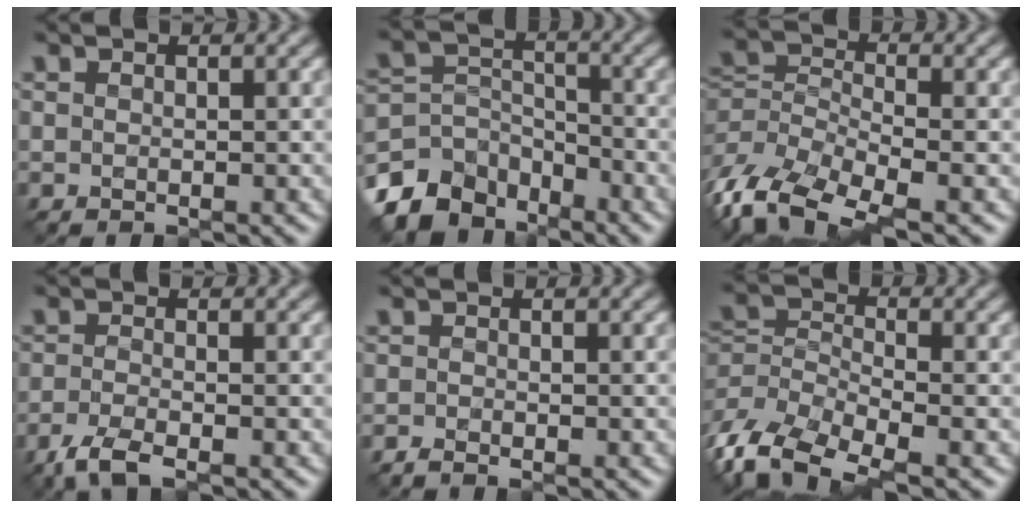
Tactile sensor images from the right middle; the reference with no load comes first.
{"total": 7.4, "force": [-5.4, 4.4, 2.4], "torque": [-0.045, -0.008, -0.112]}
{"total": 7.7, "force": [-4.6, 3.2, 5.3], "torque": [-0.111, -0.007, -0.100]}
{"total": 3.0, "force": [-2.1, 0.7, 2.0], "torque": [-0.048, -0.009, -0.052]}
{"total": 0.9, "force": [-0.8, 0.1, 0.4], "torque": [-0.007, -0.005, -0.018]}
{"total": 7.0, "force": [-4.2, 3.2, 4.6], "torque": [-0.102, -0.008, -0.093]}